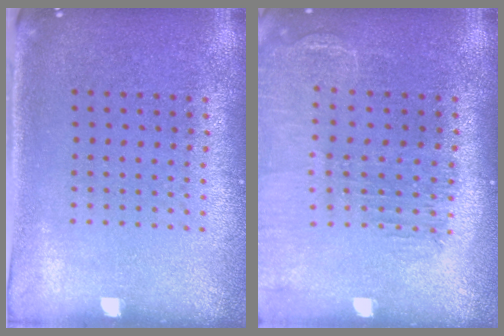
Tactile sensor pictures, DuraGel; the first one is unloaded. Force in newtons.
{"total": 1.4, "press": 1.4, "slide": 0.1}